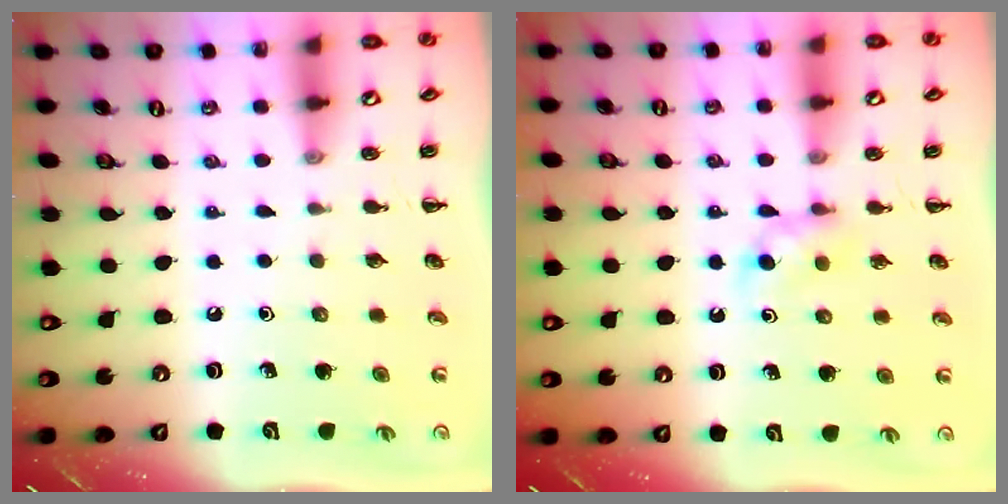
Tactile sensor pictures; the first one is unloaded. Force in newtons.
{"total": 5.3, "press": 4.9, "slide": 2.1}